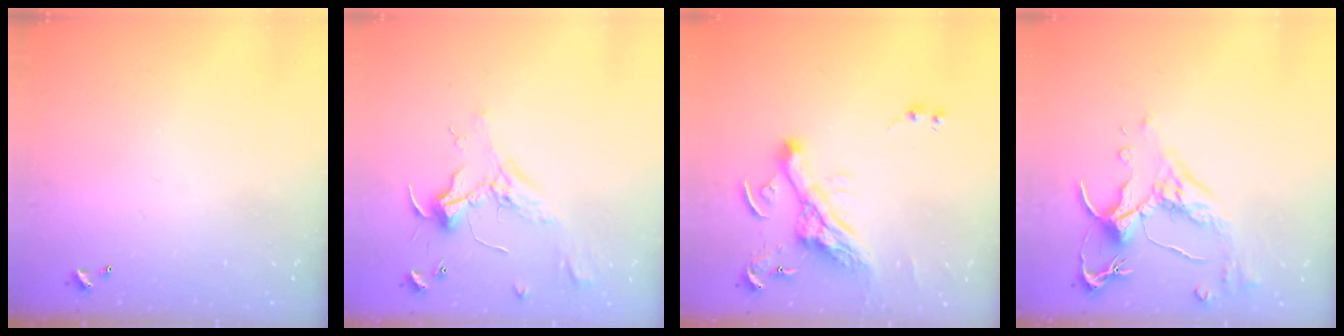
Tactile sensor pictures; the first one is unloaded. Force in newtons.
{"total": 2.5, "press": 2.3, "slide": 0.8}
{"total": 9.7, "press": 9.3, "slide": 2.6}
{"total": 2.6, "press": 2.2, "slide": 1.4}